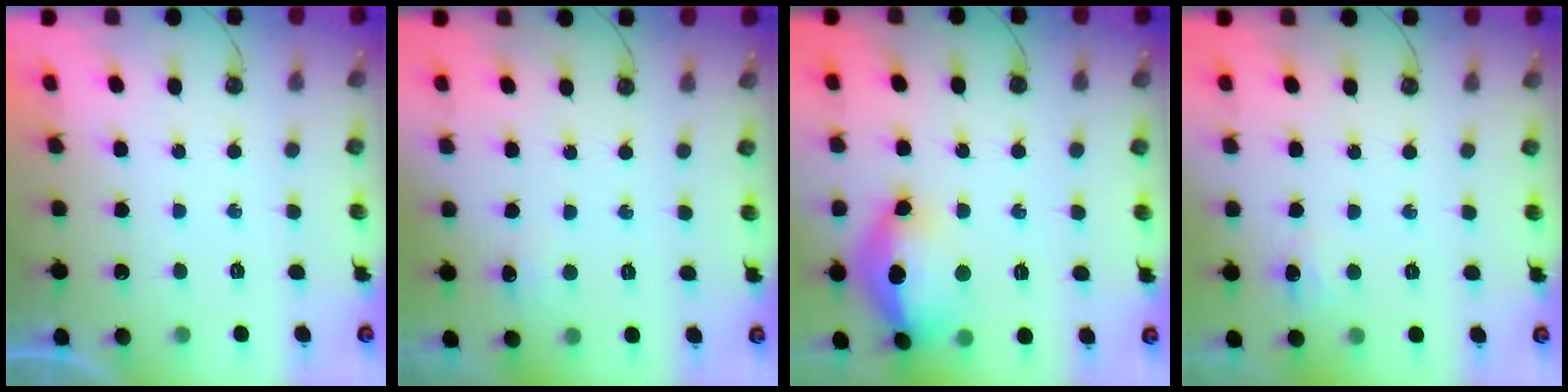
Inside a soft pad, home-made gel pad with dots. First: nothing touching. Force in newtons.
{"total": 4.7, "press": 4.5, "slide": 1.0}
{"total": 16.9, "press": 16.6, "slide": 3.4}
{"total": 5.5, "press": 5.4, "slide": 1.2}